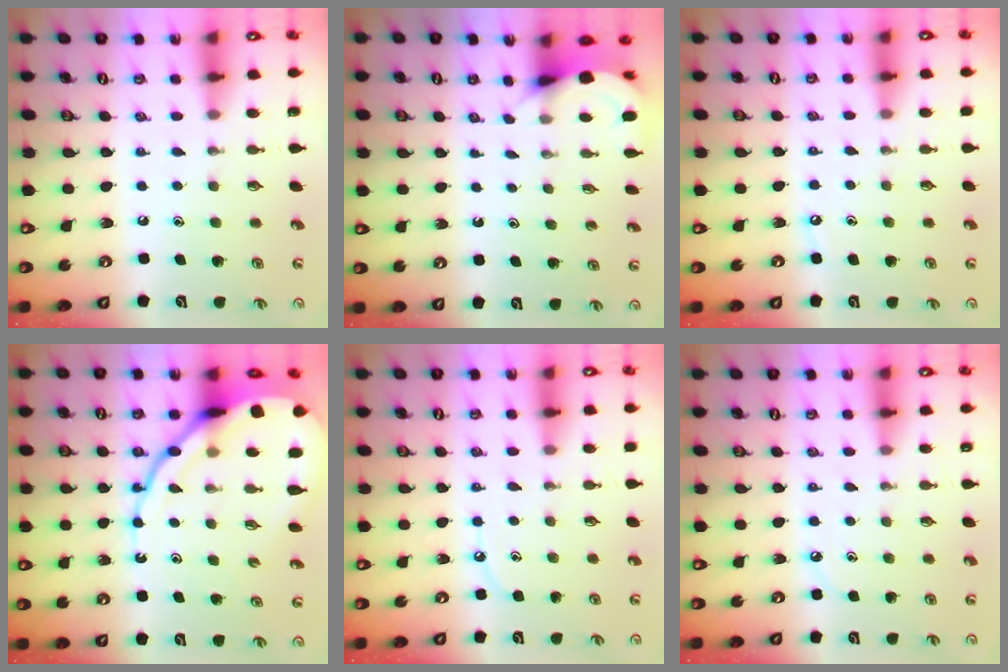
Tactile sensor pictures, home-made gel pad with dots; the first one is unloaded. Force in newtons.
{"total": 4.9, "press": 4.9, "slide": 0.4}
{"total": 3.3, "press": 3.3, "slide": 0.5}
{"total": 15.9, "press": 15.9, "slide": 1.1}
{"total": 5.8, "press": 5.8, "slide": 0.3}
{"total": 3.4, "press": 3.3, "slide": 0.5}